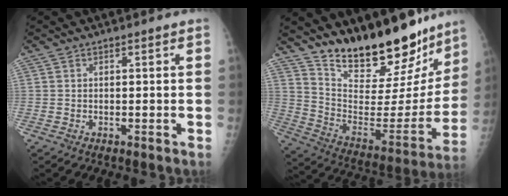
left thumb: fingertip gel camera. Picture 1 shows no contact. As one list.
[{"total": 25.6, "force": [21.2, 8.6, 11.5], "torque": [-0.144, -0.120, 0.324]}]